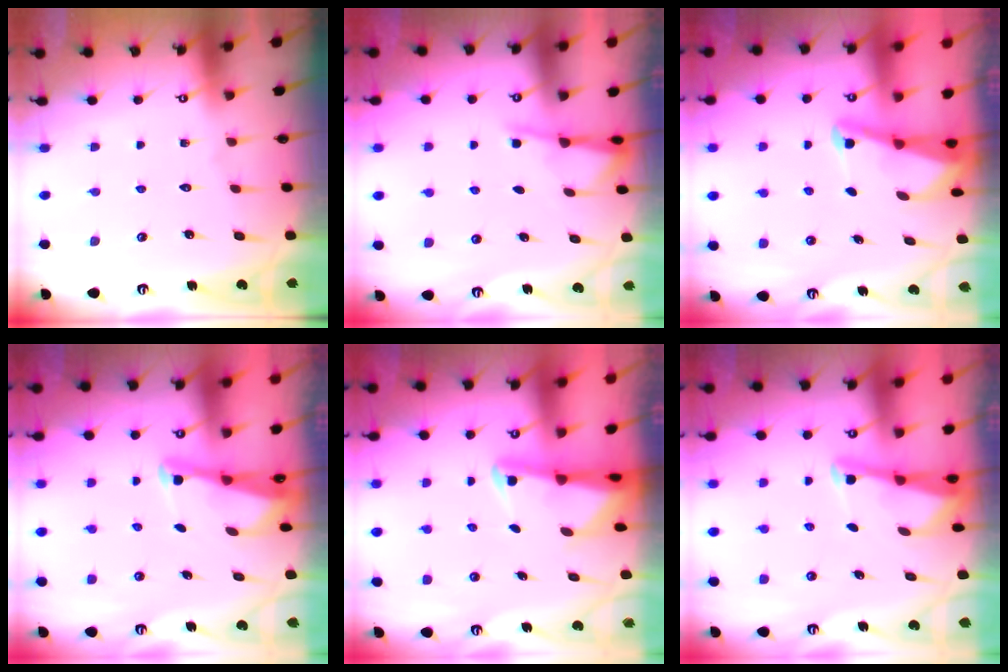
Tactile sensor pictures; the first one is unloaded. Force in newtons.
{"total": 2.0, "press": 2.0, "slide": 0.4}
{"total": 2.5, "press": 2.4, "slide": 0.6}
{"total": 2.6, "press": 2.6, "slide": 0.3}
{"total": 2.7, "press": 2.6, "slide": 0.6}
{"total": 2.9, "press": 2.9, "slide": 0.2}